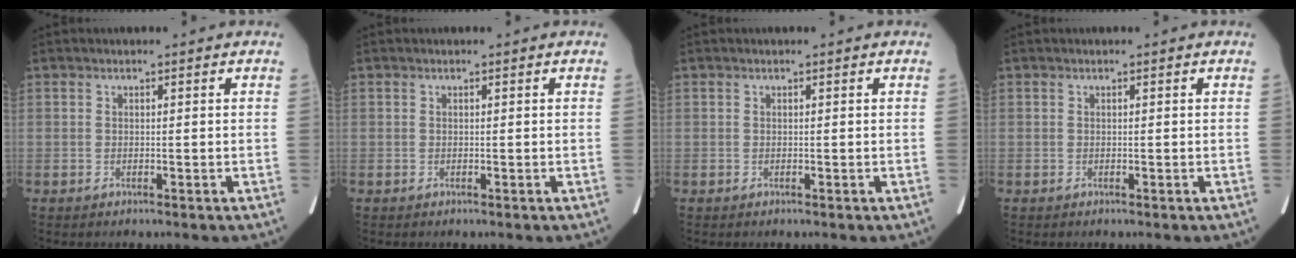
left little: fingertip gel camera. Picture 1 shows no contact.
{"total": 0.0}
{"total": 0.0}
{"total": 0.0}